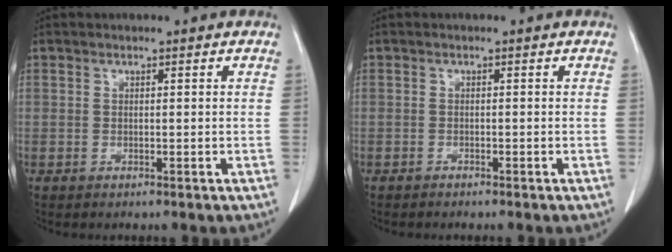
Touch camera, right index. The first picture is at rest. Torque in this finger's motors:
{"motor_torque": [-0.01, -0.06, 0.01, 0.01]}